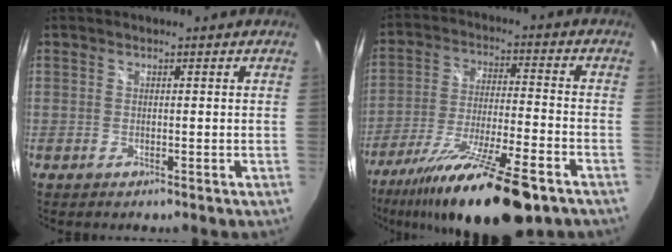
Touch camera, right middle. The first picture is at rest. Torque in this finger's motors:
{"motor_torque": [1.43, -0.71, 0.60, 0.21]}